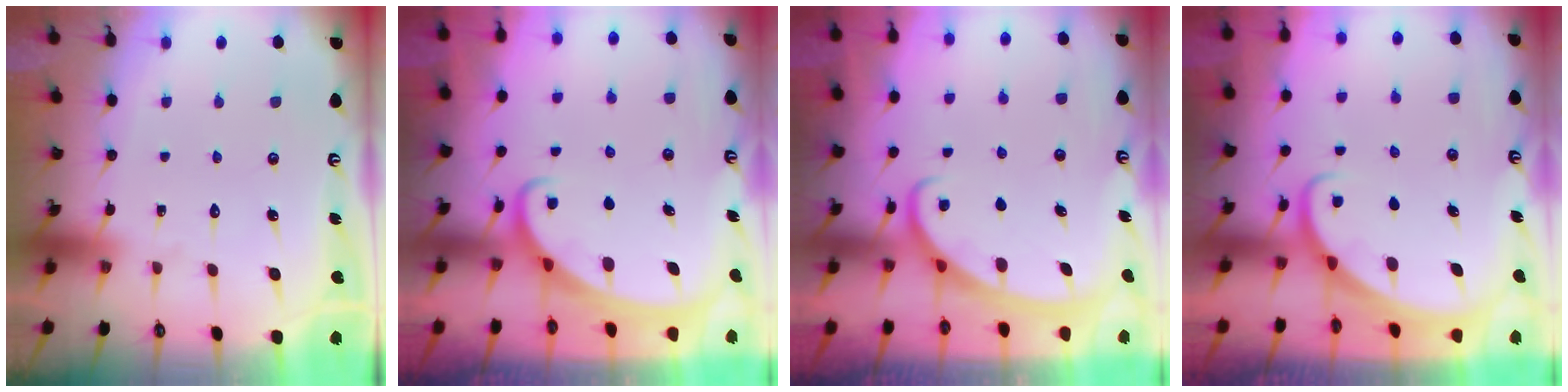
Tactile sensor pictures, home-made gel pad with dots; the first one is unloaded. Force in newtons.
{"total": 2.2, "press": 2.2, "slide": 0.3}
{"total": 2.8, "press": 2.8, "slide": 0.4}
{"total": 2.4, "press": 2.4, "slide": 0.2}